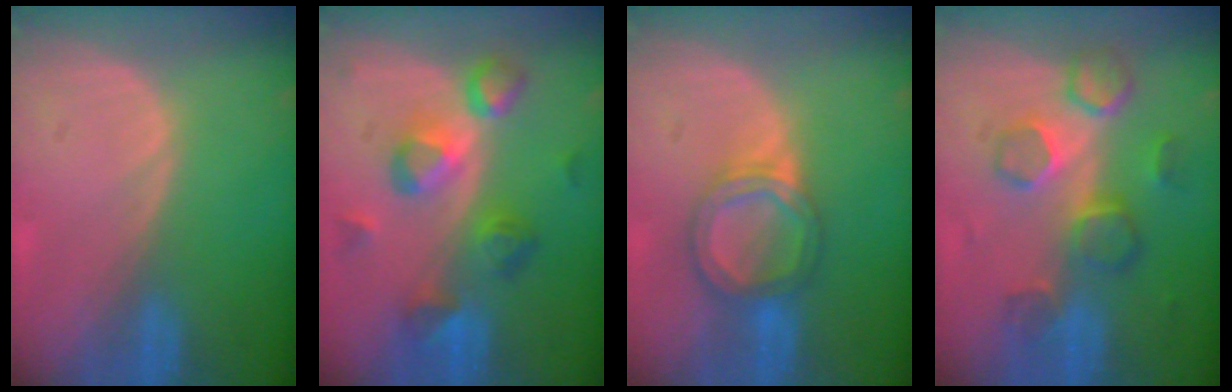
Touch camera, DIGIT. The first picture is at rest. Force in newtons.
{"total": 7.9, "press": 7.8, "slide": 1.2}
{"total": 6.1, "press": 5.6, "slide": 2.4}
{"total": 8.6, "press": 7.7, "slide": 3.9}